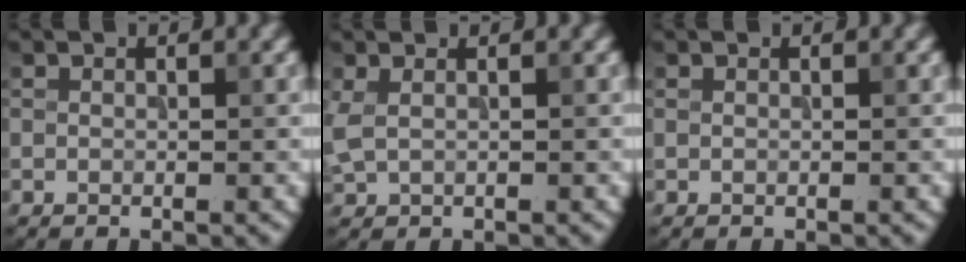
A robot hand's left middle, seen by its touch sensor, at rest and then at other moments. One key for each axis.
{"total": 1.2, "fx": 0.5, "fy": 0.5, "fz": 1.0, "tx": -0.023, "ty": 0.003, "tz": 0.013}
{"total": 0.0}